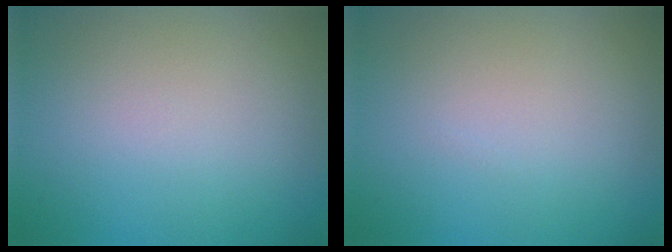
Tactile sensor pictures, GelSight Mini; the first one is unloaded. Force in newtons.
{"total": 0.0}